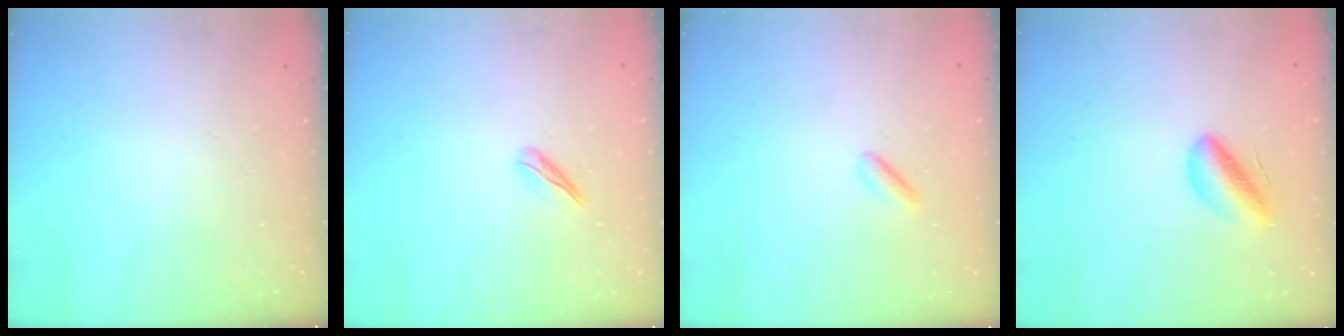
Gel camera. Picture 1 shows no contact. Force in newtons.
{"total": 3.5, "press": 3.4, "slide": 0.9}
{"total": 1.8, "press": 1.7, "slide": 0.7}
{"total": 8.1, "press": 7.7, "slide": 2.3}